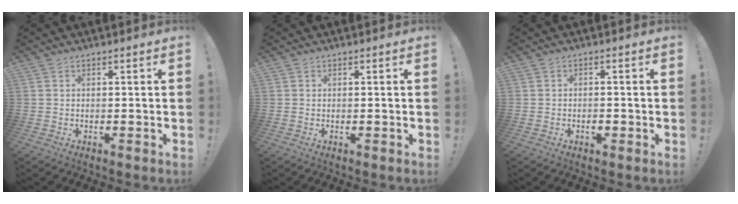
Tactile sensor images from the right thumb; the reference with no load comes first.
{"total": 0.5, "force": [0.5, 0.2, -0.2], "torque": [0.002, 0.002, 0.008]}
{"total": 1.4, "force": [-1.0, 0.8, 0.7], "torque": [-0.014, 0.003, -0.017]}